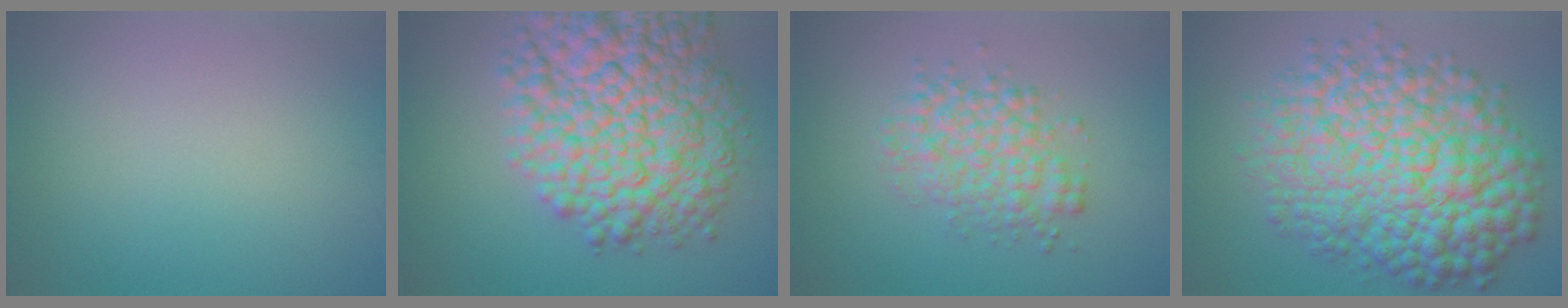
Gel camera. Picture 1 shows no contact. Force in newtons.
{"total": 12.1, "press": 12.1, "slide": 0.3}
{"total": 4.1, "press": 4.1, "slide": 0.1}
{"total": 12.7, "press": 12.7, "slide": 0.1}